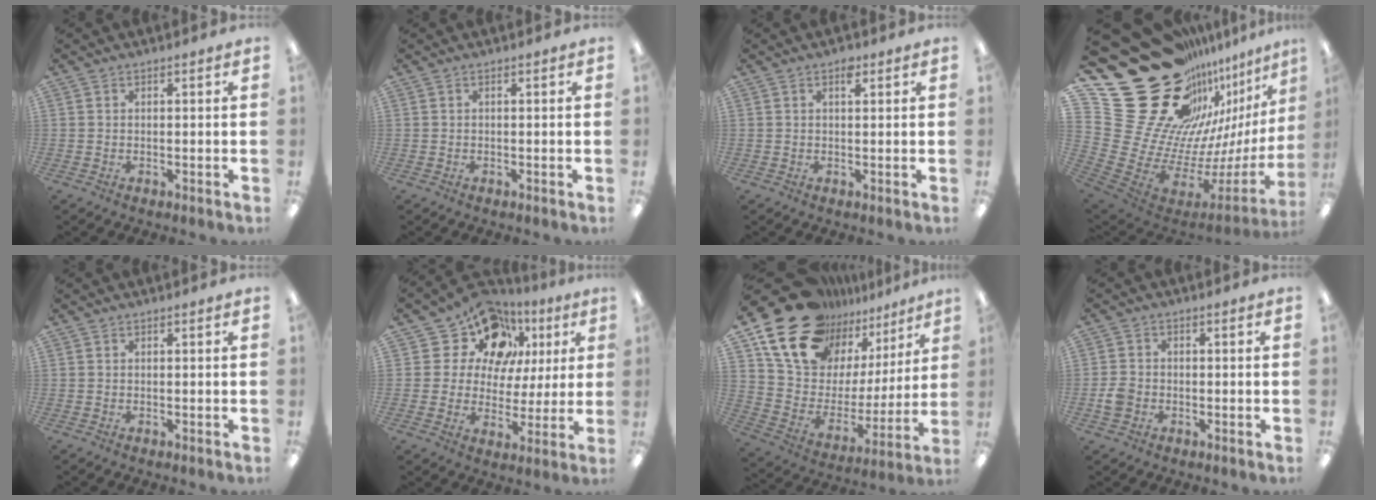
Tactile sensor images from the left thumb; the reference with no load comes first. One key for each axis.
{"total": 0.0}
{"total": 2.1, "fx": 1.2, "fy": 1.0, "fz": 1.4, "tx": -0.015, "ty": -0.004, "tz": 0.018}
{"total": 39.3, "fx": 19.3, "fy": 25.2, "fz": 23.1, "tx": -0.318, "ty": -0.214, "tz": 0.459}
{"total": 0.0}
{"total": 15.8, "fx": 9.2, "fy": 11.4, "fz": 6.1, "tx": -0.124, "ty": -0.042, "tz": 0.175}
{"total": 21.9, "fx": 16.7, "fy": 11.9, "fz": 7.8, "tx": -0.154, "ty": -0.110, "tz": 0.314}
{"total": 3.7, "fx": -1.2, "fy": 3.1, "fz": 1.6, "tx": -0.025, "ty": 0.008, "tz": -0.020}